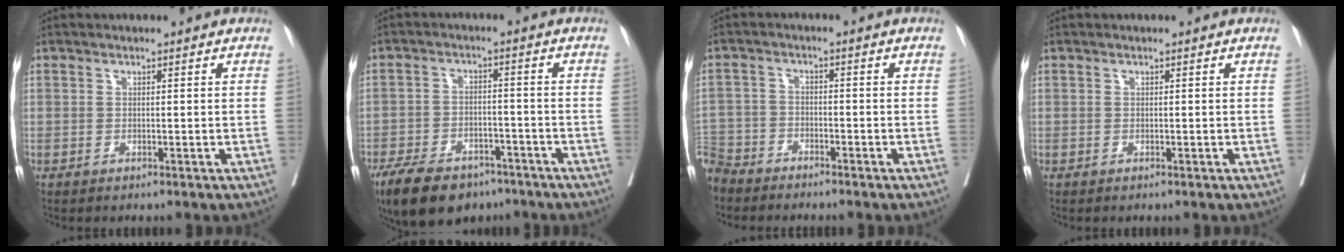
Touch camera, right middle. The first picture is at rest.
{"total": 12.2, "force": [-8.9, 5.7, 6.0], "torque": [-0.108, -0.006, -0.143]}
{"total": 7.4, "force": [-6.7, 2.9, 0.8], "torque": [-0.022, -0.004, -0.134]}
{"total": 0.0}